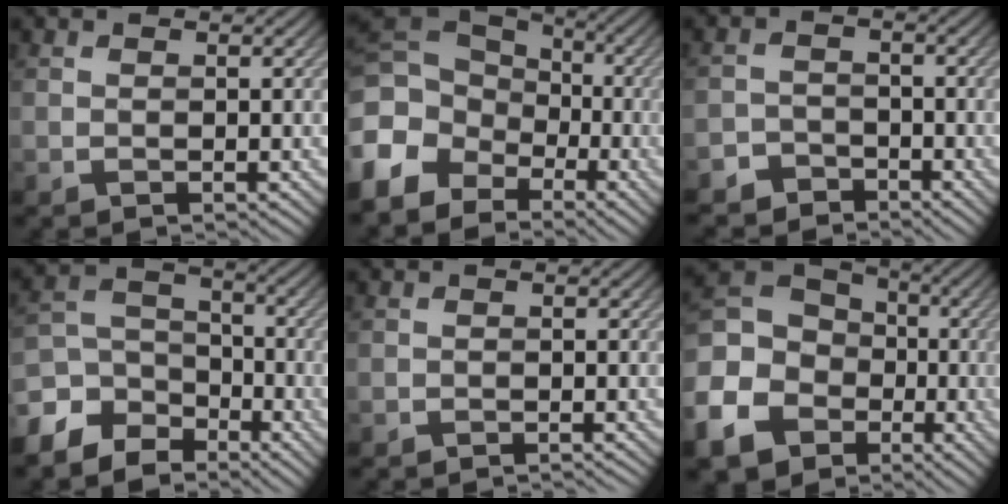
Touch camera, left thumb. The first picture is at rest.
{"total": 12.9, "force": [-5.3, 9.7, 6.6], "torque": [-0.197, -0.022, -0.102]}
{"total": 3.4, "force": [-2.9, 1.8, 0.2], "torque": [0.004, 0.003, -0.059]}
{"total": 8.6, "force": [-6.2, 5.2, 3.1], "torque": [-0.091, -0.013, -0.127]}
{"total": 1.4, "force": [-1.4, 0.0, 0.1], "torque": [0.001, -0.001, -0.024]}
{"total": 15.9, "force": [-5.6, 12.8, 7.6], "torque": [-0.243, -0.037, -0.105]}